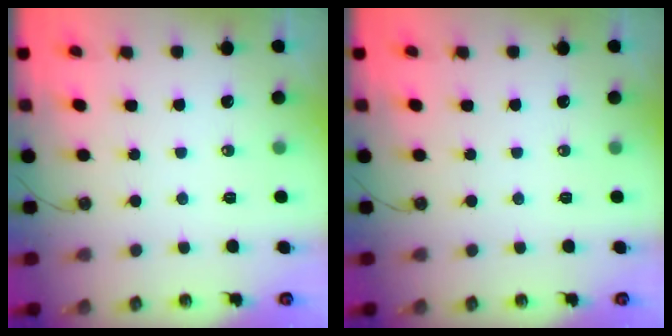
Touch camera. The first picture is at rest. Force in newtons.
{"total": 0.0}